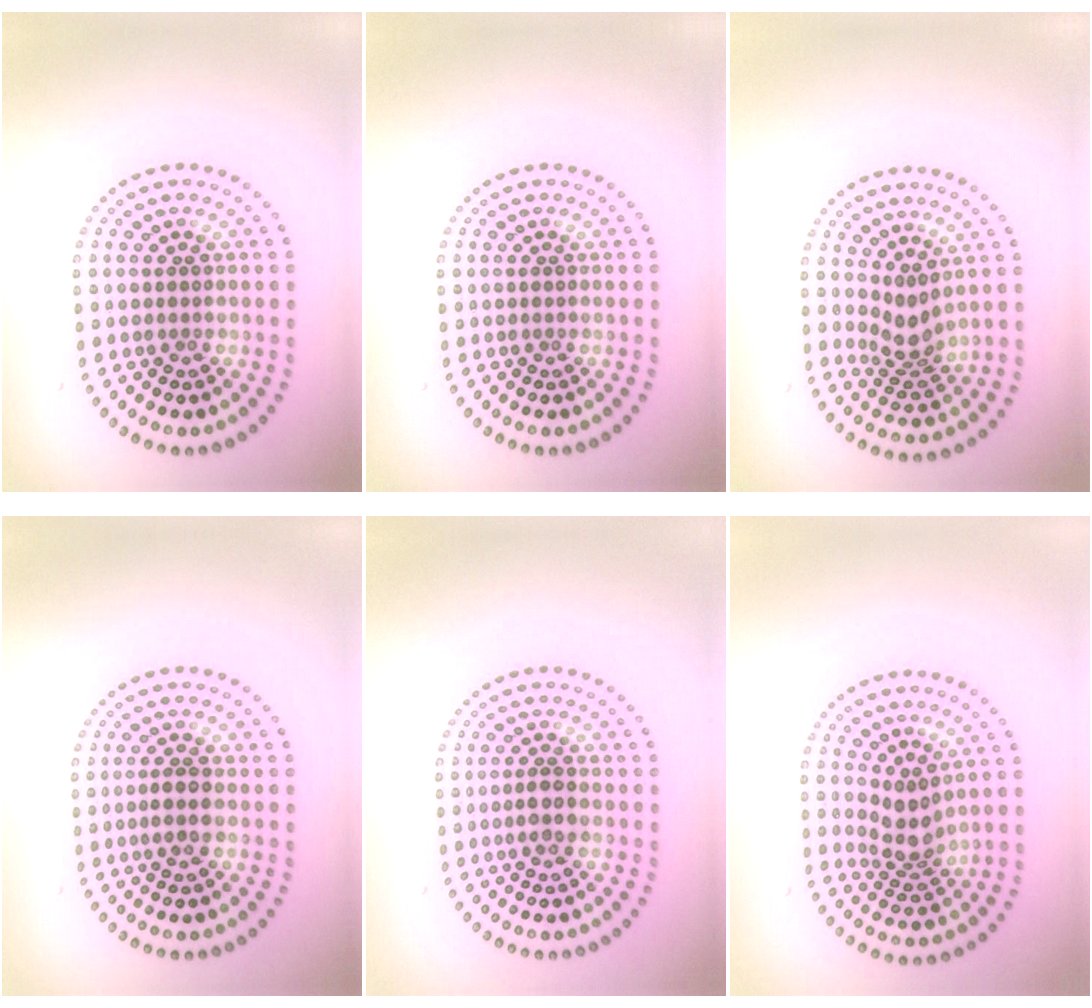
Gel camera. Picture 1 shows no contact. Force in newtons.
{"total": 0.0}
{"total": 2.7, "press": 1.9, "slide": 1.9}
{"total": 1.9, "press": 1.8, "slide": 0.6}
{"total": 1.8, "press": 1.8, "slide": 0.4}
{"total": 2.9, "press": 2.2, "slide": 1.9}